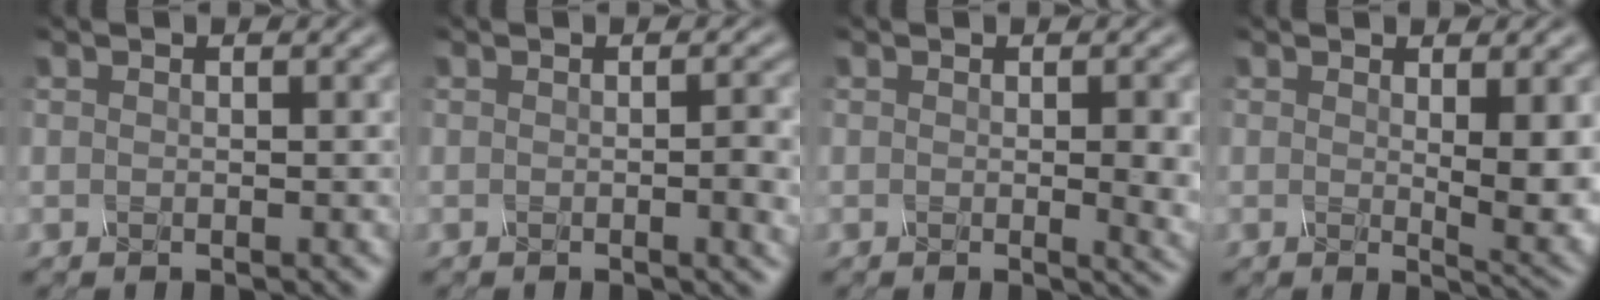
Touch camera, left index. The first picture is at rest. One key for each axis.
{"total": 2.9, "fx": -0.2, "fy": 0.7, "fz": 2.8, "tx": -0.033, "ty": 0.001, "tz": -0.004}
{"total": 3.3, "fx": 0.0, "fy": 0.8, "fz": 3.2, "tx": -0.039, "ty": -0.004, "tz": 0.000}
{"total": 5.0, "fx": 0.6, "fy": 1.2, "fz": 4.8, "tx": -0.062, "ty": -0.009, "tz": 0.014}